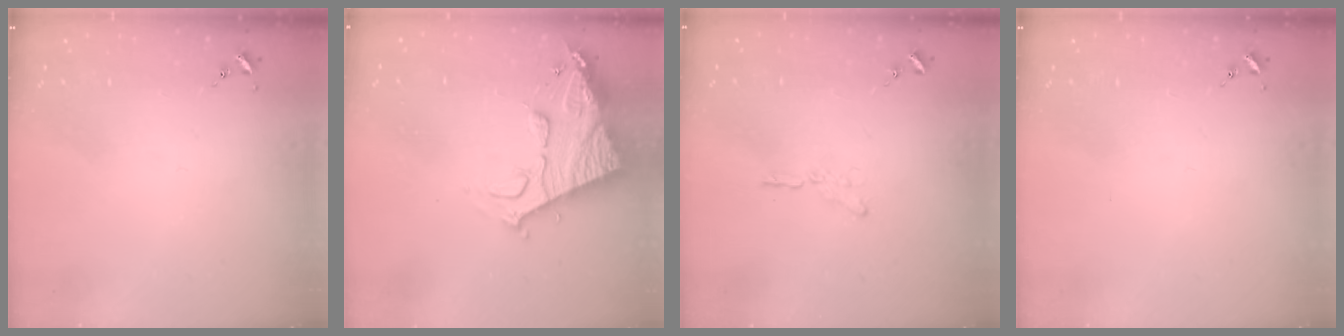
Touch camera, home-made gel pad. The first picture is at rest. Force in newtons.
{"total": 16.2, "press": 16.1, "slide": 1.5}
{"total": 3.5, "press": 3.5, "slide": 0.2}
{"total": 0.0}